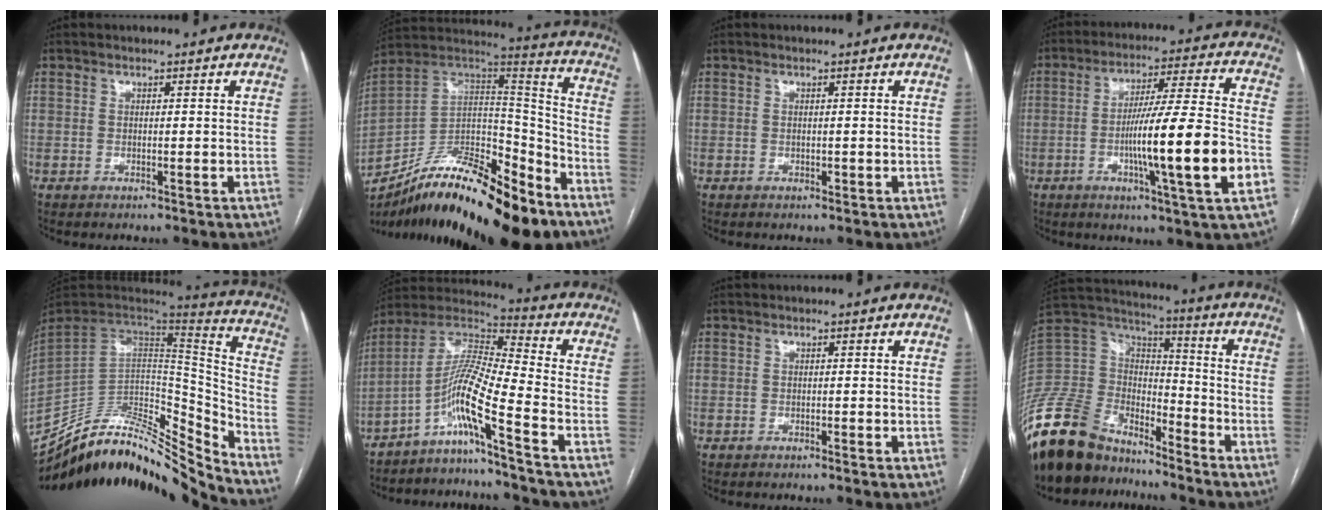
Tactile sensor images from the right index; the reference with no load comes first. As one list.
[{"total": 27.2, "force": [-18.5, 8.5, 18.0], "torque": [-0.286, 0.015, -0.304]}, {"total": 0.6, "force": [-0.1, 0.3, 0.5], "torque": [-0.009, -0.001, 0.001]}, {"total": 16.7, "force": [-4.2, -0.5, 16.2], "torque": [-0.270, -0.006, -0.072]}, {"total": 25.9, "force": [-24.1, 4.1, 8.6], "torque": [-0.134, 0.028, -0.374]}, {"total": 10.1, "force": [-6.1, -1.4, 8.0], "torque": [-0.164, 0.016, -0.121]}, {"total": 0.0}, {"total": 21.0, "force": [-17.1, 9.2, 8.0], "torque": [-0.192, 0.022, -0.318]}]